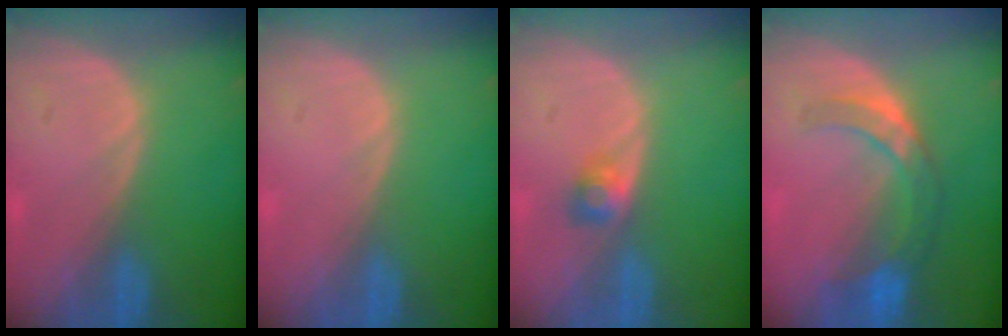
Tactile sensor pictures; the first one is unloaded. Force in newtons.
{"total": 0.0}
{"total": 2.5, "press": 2.3, "slide": 1.0}
{"total": 7.3, "press": 6.5, "slide": 3.3}